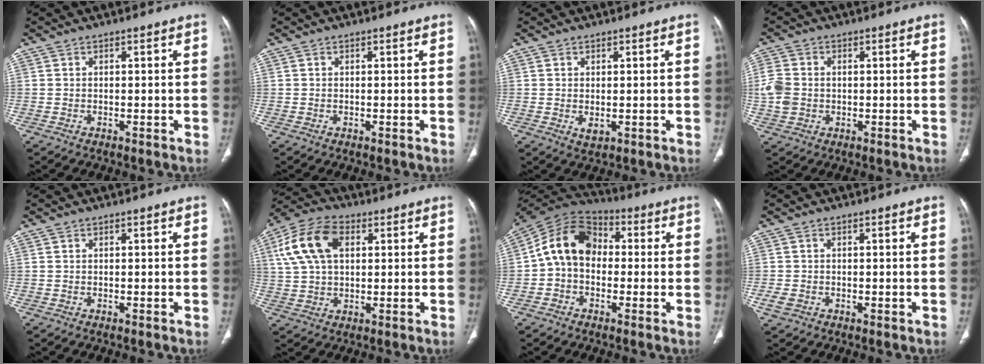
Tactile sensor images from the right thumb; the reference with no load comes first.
{"total": 0.0}
{"total": 2.1, "force": [-0.3, 1.2, 1.8], "torque": [-0.030, -0.006, 0.004]}
{"total": 6.1, "force": [-0.5, 4.8, 3.6], "torque": [-0.088, 0.006, -0.012]}
{"total": 0.0}
{"total": 13.1, "force": [3.9, 8.2, 9.5], "torque": [-0.186, 0.017, 0.070]}
{"total": 12.3, "force": [-0.1, 9.3, 8.1], "torque": [-0.127, 0.039, -0.018]}
{"total": 2.0, "force": [-0.6, 1.6, 1.2], "torque": [-0.025, 0.002, -0.009]}